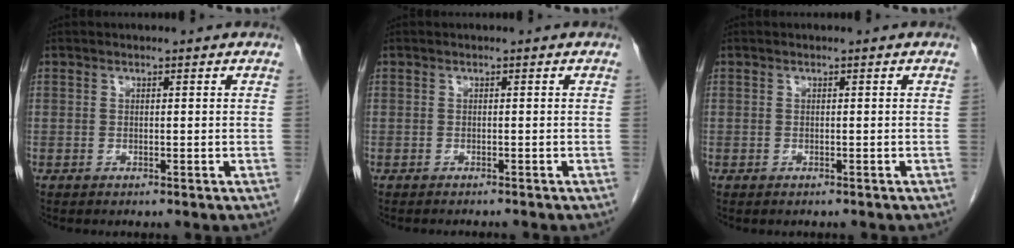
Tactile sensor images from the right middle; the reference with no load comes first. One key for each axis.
{"total": 2.4, "fx": -2.3, "fy": 0.1, "fz": 0.6, "tx": -0.004, "ty": -0.003, "tz": -0.027}
{"total": 0.7, "fx": -0.6, "fy": 0.3, "fz": 0.2, "tx": -0.006, "ty": 0.000, "tz": -0.008}